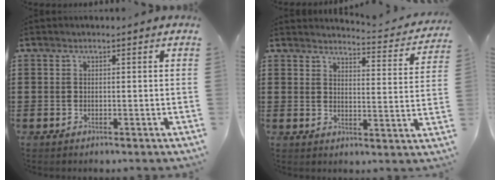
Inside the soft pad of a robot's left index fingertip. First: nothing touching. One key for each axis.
{"total": 3.6, "fx": 3.5, "fy": -0.1, "fz": 0.7, "tx": -0.017, "ty": -0.033, "tz": 0.054}